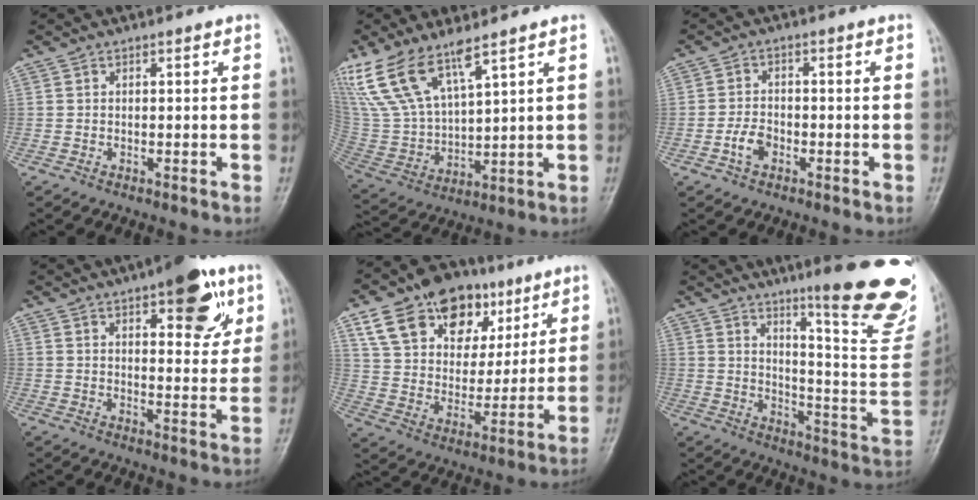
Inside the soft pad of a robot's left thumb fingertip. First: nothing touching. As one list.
[{"total": 13.9, "force": [9.6, 4.0, 9.2], "torque": [-0.189, -0.039, 0.211]}, {"total": 3.8, "force": [-1.6, 2.4, 2.4], "torque": [-0.040, 0.014, -0.033]}, {"total": 13.5, "force": [7.0, 5.3, 10.2], "torque": [-0.098, -0.028, 0.092]}, {"total": 20.3, "force": [11.2, 13.3, 10.4], "torque": [-0.127, -0.019, 0.190]}, {"total": 24.0, "force": [15.1, 3.7, 18.3], "torque": [-0.213, -0.089, 0.209]}]